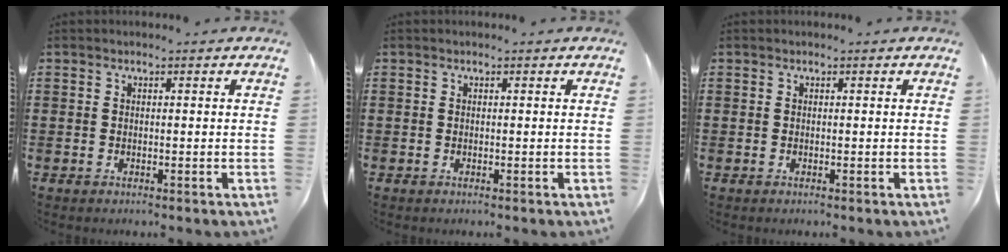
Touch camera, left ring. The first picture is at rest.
{"total": 0.0}
{"total": 0.0}